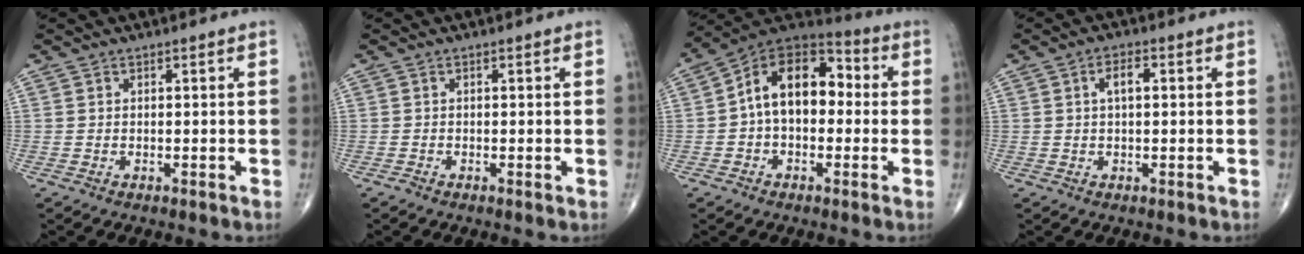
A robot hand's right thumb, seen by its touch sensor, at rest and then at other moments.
{"total": 0.6, "force": [-0.4, 0.1, 0.4], "torque": [-0.008, -0.002, -0.011]}
{"total": 14.7, "force": [0.5, 9.4, 11.3], "torque": [-0.151, 0.047, -0.007]}
{"total": 3.5, "force": [0.7, 1.6, 3.1], "torque": [-0.053, 0.007, 0.012]}